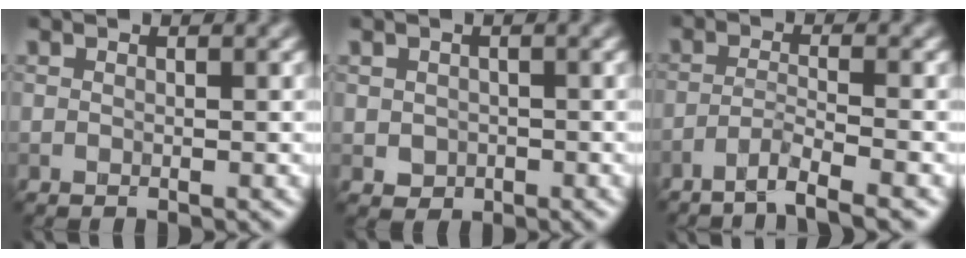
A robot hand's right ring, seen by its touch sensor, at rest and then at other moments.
{"total": 1.5, "force": [-0.2, 1.4, 0.6], "torque": [-0.006, -0.004, -0.007]}
{"total": 2.9, "force": [-2.1, 0.2, 2.0], "torque": [-0.031, 0.004, -0.051]}